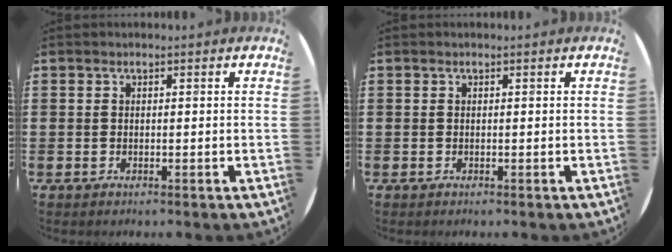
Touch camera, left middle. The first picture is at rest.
{"total": 0.0}